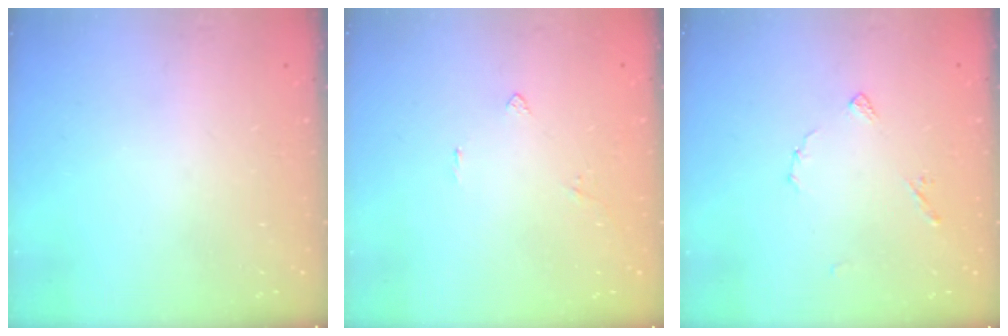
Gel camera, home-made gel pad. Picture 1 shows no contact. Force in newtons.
{"total": 2.5, "press": 2.5, "slide": 0.4}
{"total": 5.1, "press": 5.1, "slide": 0.4}